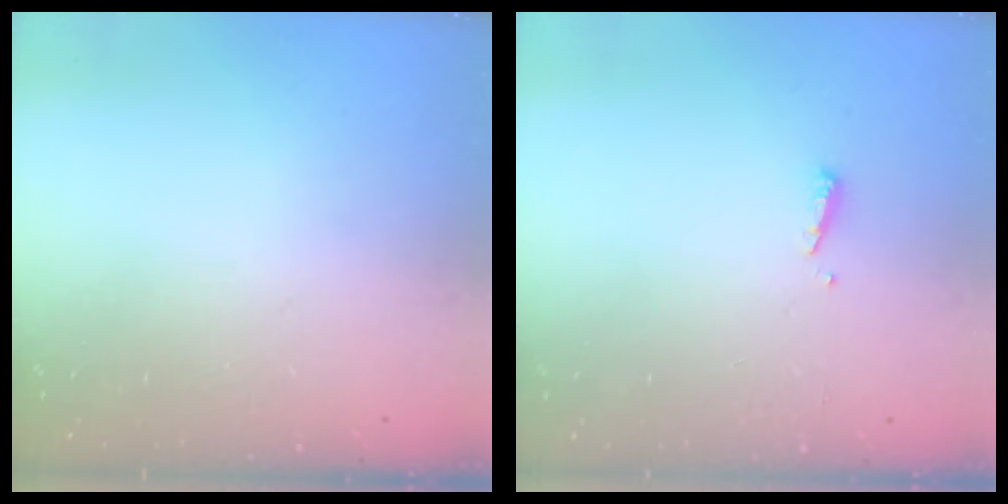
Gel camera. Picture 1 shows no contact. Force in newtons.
{"total": 3.7, "press": 3.6, "slide": 0.6}